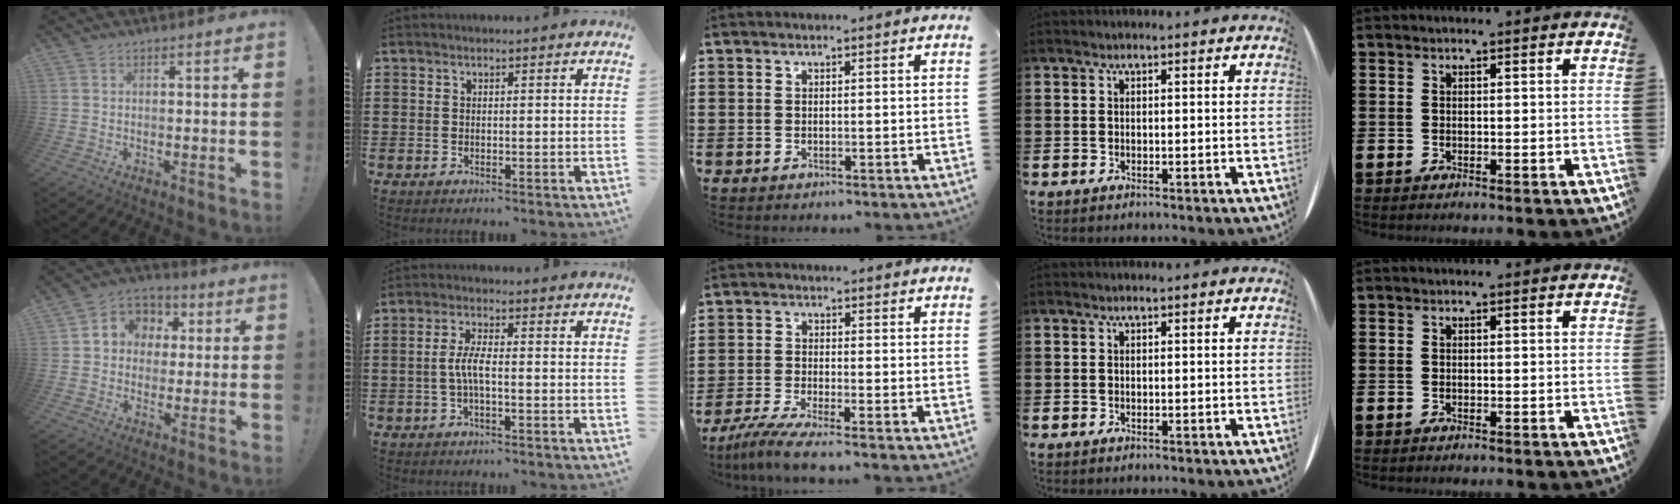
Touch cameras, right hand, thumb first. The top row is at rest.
{"thumb": {"total": 7.7, "force": [0.3, 7.3, 2.5], "torque": [-0.033, 0.003, 0.013]}, "index": {"total": 4.0, "force": [-0.8, 0.9, 3.8], "torque": [-0.091, -0.005, -0.023]}, "middle": {"total": 4.0, "force": [-3.3, -0.5, 2.3], "torque": [-0.061, -0.020, -0.066]}}